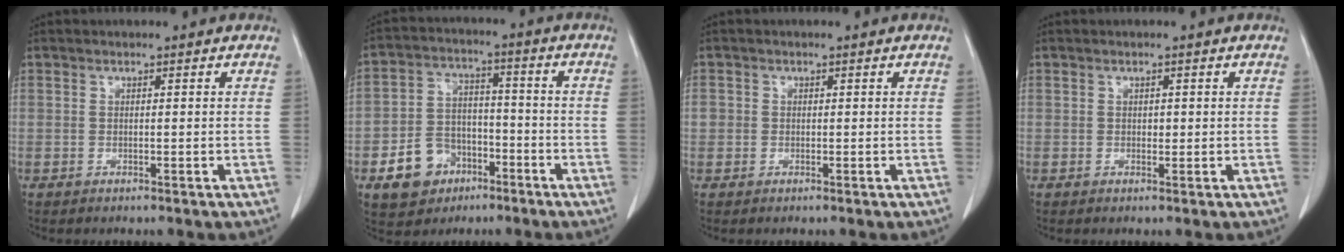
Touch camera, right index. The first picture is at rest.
{"total": 9.4, "force": [-4.6, 7.3, 3.8], "torque": [-0.080, 0.022, -0.070]}
{"total": 1.3, "force": [0.0, 1.3, 0.2], "torque": [0.006, 0.004, -0.001]}
{"total": 0.8, "force": [0.1, 0.6, 0.5], "torque": [-0.004, 0.002, 0.001]}